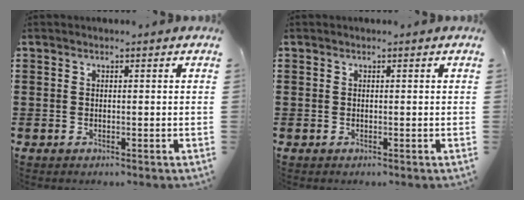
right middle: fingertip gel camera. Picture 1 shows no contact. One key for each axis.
{"total": 0.0}